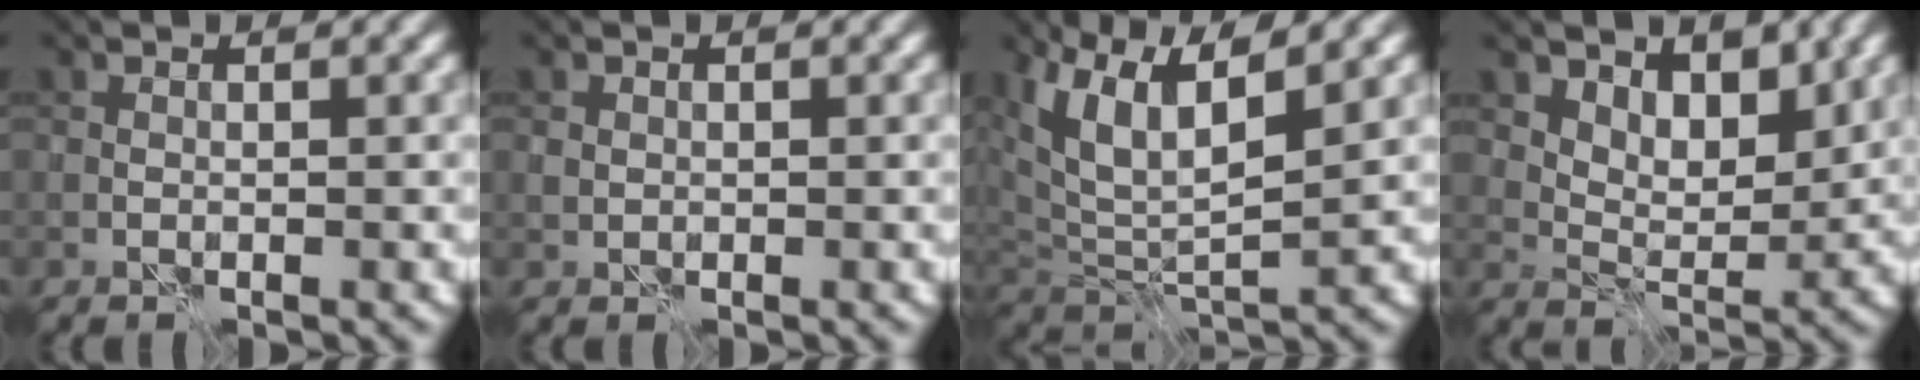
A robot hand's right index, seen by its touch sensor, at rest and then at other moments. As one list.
[{"total": 0.7, "force": [0.3, 0.6, 0.1], "torque": [-0.002, -0.002, 0.004]}, {"total": 8.3, "force": [4.9, 2.9, 6.1], "torque": [-0.128, 0.007, 0.090]}, {"total": 4.6, "force": [3.1, 2.5, 2.3], "torque": [-0.041, -0.019, 0.053]}]